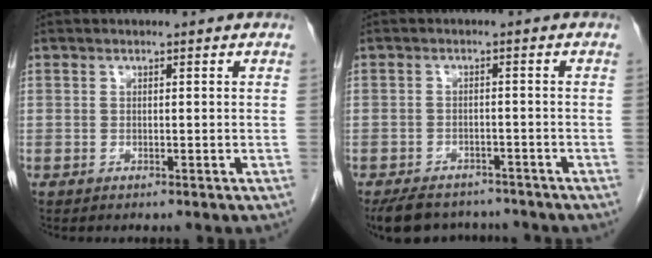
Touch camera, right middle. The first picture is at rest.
{"total": 9.3, "force": [-8.1, 3.6, 2.7], "torque": [-0.041, 0.001, -0.112]}